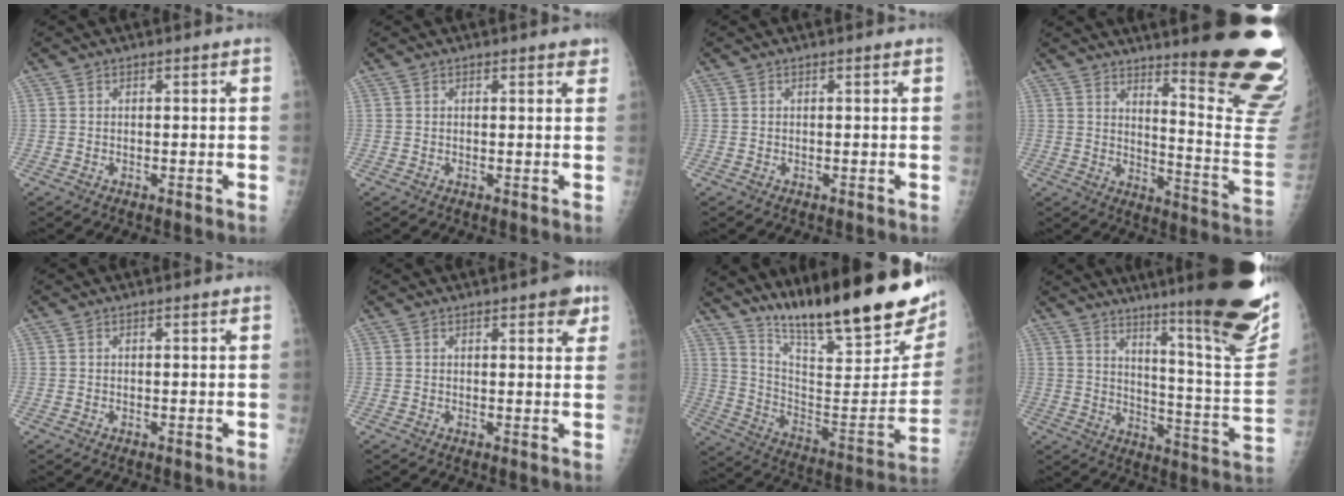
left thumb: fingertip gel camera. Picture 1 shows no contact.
{"total": 1.6, "force": [1.2, 0.5, 1.0], "torque": [-0.005, -0.002, 0.011]}
{"total": 0.0}
{"total": 21.2, "force": [15.1, 2.6, 14.7], "torque": [-0.167, -0.146, 0.197]}
{"total": 0.0}
{"total": 4.5, "force": [2.5, 1.6, 3.3], "torque": [-0.025, -0.008, 0.025]}
{"total": 29.1, "force": [21.6, 5.2, 18.7], "torque": [-0.268, -0.109, 0.337]}
{"total": 28.4, "force": [19.7, 2.2, 20.3], "torque": [-0.271, -0.119, 0.279]}